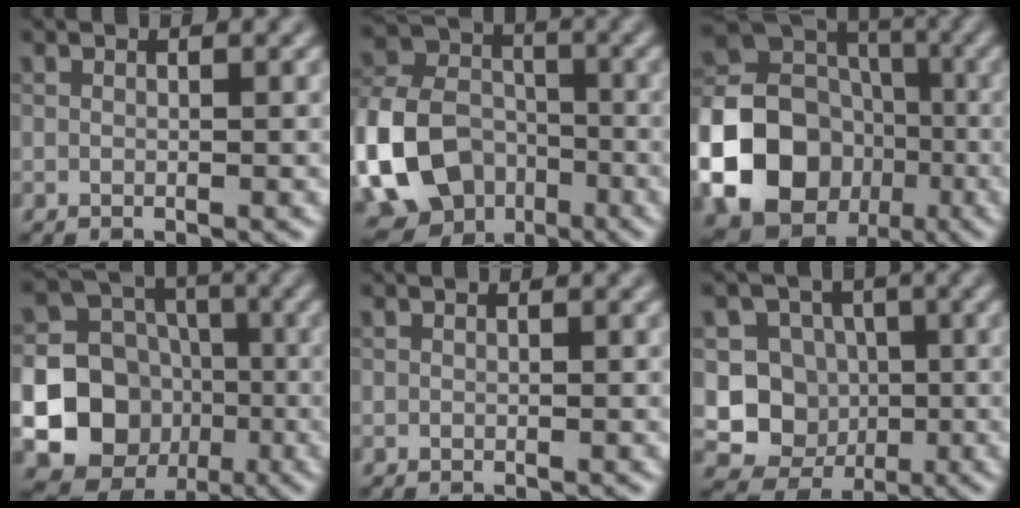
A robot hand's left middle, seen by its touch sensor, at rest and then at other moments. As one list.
[{"total": 11.4, "force": [-4.1, 8.7, 6.1], "torque": [-0.133, -0.020, -0.083]}, {"total": 24.0, "force": [-7.4, 21.3, 8.3], "torque": [-0.197, -0.047, -0.160]}, {"total": 19.2, "force": [-4.6, 18.0, 4.8], "torque": [-0.131, -0.039, -0.091]}, {"total": 0.0}, {"total": 7.8, "force": [-0.9, 7.4, 2.5], "torque": [-0.020, 0.015, -0.041]}]